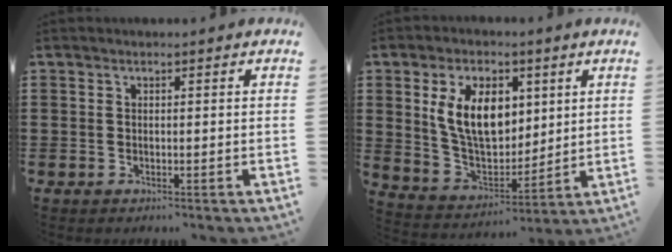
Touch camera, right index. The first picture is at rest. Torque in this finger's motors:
{"motor_torque": [1.61, 0.53, 1.05, 0.21]}